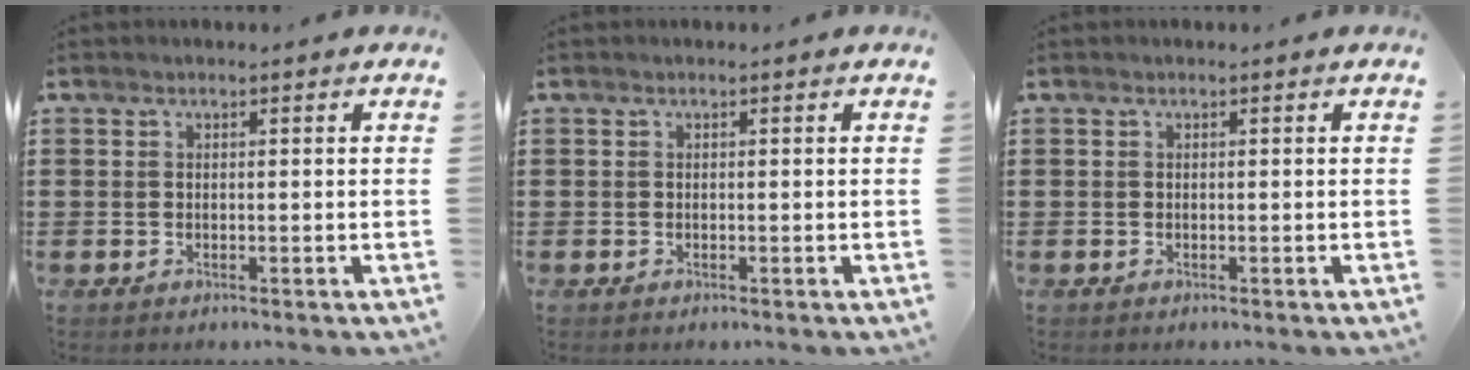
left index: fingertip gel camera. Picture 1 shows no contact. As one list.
[{"total": 0.0}, {"total": 0.0}]